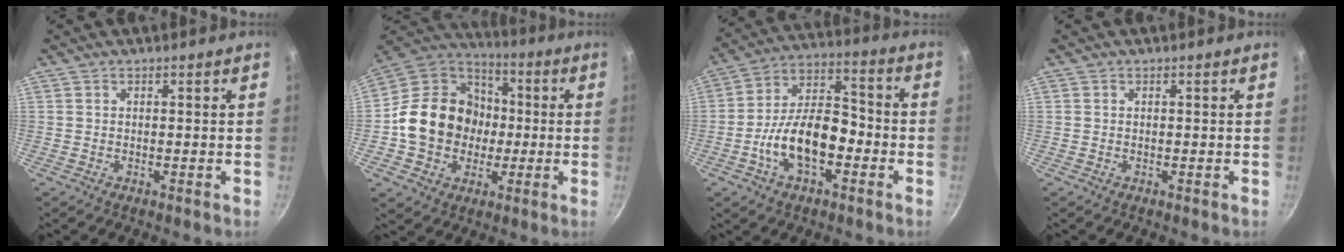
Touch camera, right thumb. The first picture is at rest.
{"total": 19.2, "force": [-1.5, 16.3, 10.1], "torque": [-0.144, 0.038, -0.029]}
{"total": 14.6, "force": [-4.7, 7.9, 11.4], "torque": [-0.167, 0.054, -0.093]}
{"total": 0.0}